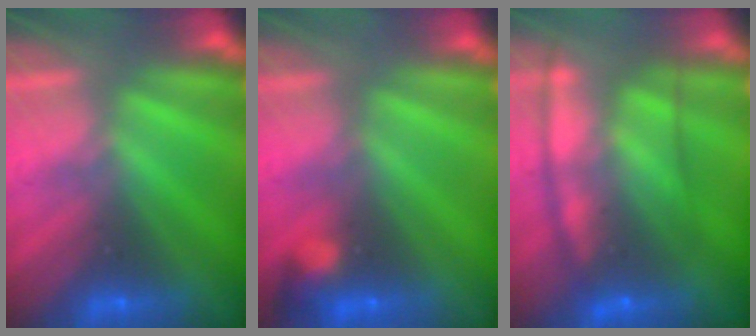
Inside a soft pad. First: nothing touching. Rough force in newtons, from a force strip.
{"total": 3.2}
{"total": 6.9}